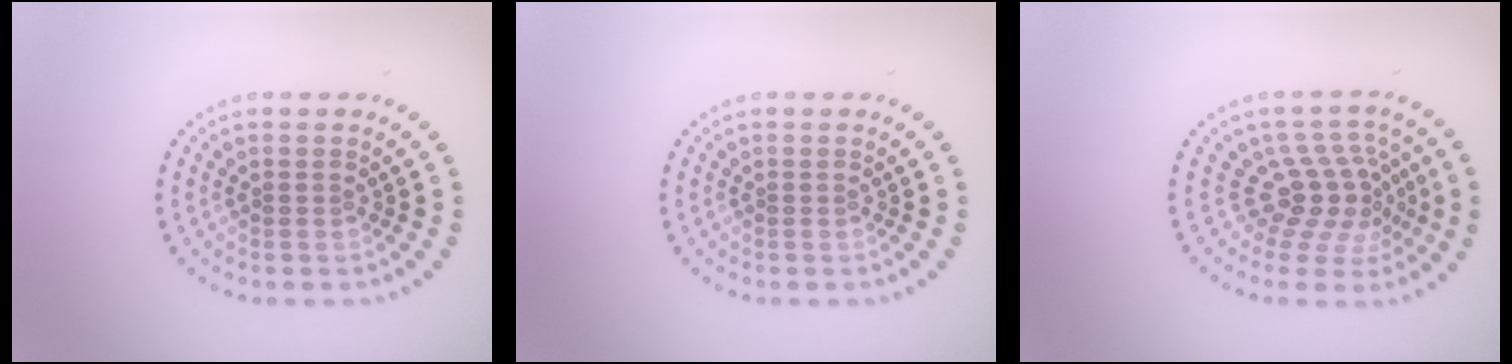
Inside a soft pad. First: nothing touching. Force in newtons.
{"total": 0.0}
{"total": 4.1, "press": 2.8, "slide": 3.0}